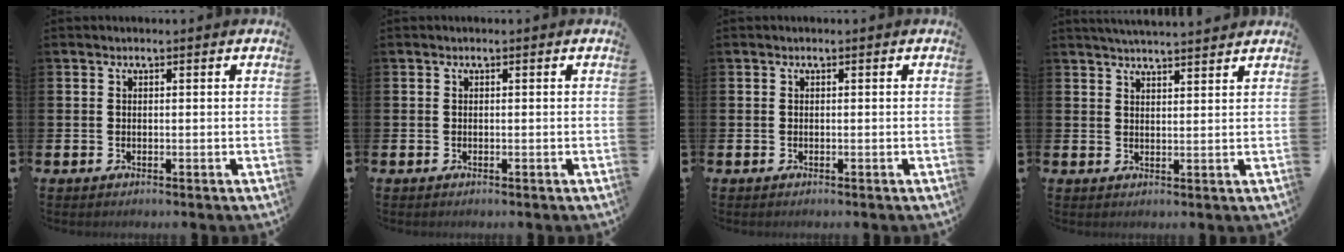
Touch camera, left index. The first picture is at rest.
{"total": 0.0}
{"total": 0.0}
{"total": 3.7, "force": [3.6, -0.3, 0.2], "torque": [-0.012, -0.016, 0.067]}